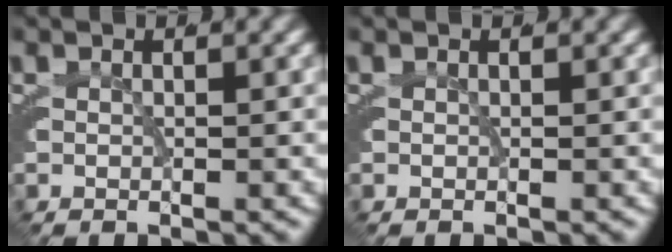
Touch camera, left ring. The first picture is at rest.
{"total": 0.0}